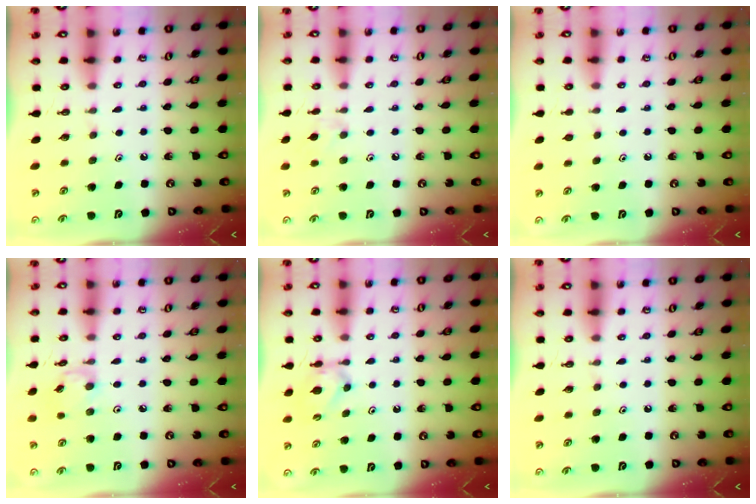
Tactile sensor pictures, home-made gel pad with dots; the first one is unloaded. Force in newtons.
{"total": 4.6, "press": 4.6, "slide": 0.7}
{"total": 0.8, "press": 0.7, "slide": 0.3}
{"total": 4.5, "press": 4.5, "slide": 0.3}
{"total": 4.8, "press": 4.7, "slide": 0.8}
{"total": 0.0}